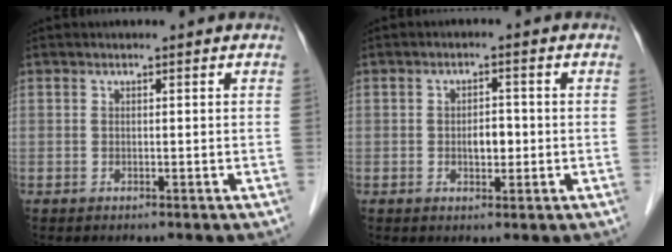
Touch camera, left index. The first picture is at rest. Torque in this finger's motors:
{"motor_torque": [0.04, 0.02, 0.02, 0.01]}